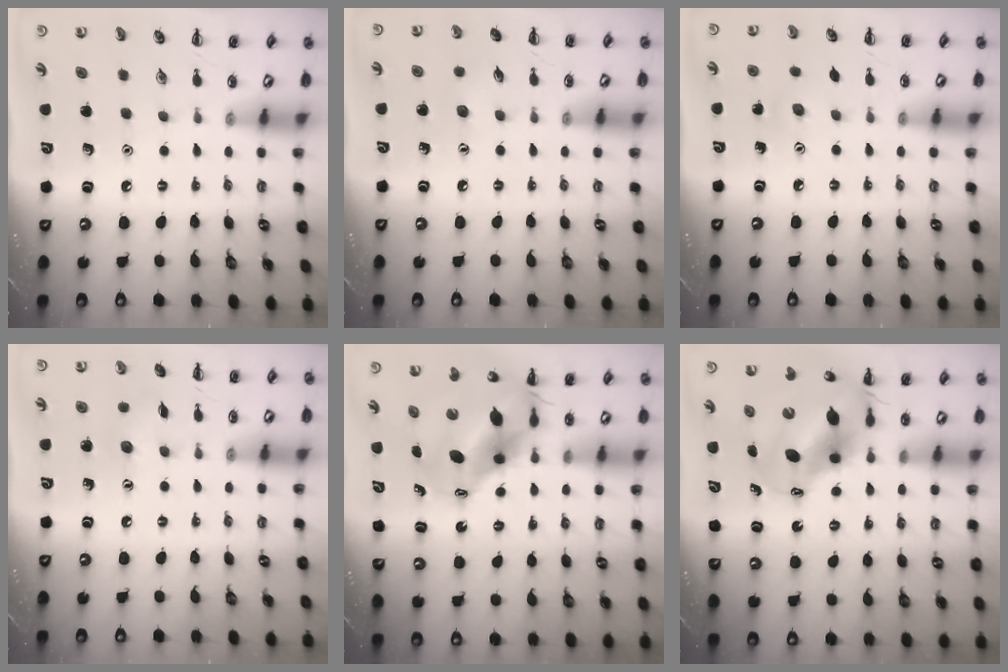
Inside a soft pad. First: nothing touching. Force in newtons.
{"total": 3.6, "press": 3.4, "slide": 1.0}
{"total": 4.2, "press": 4.1, "slide": 0.9}
{"total": 5.0, "press": 4.8, "slide": 1.2}
{"total": 10.1, "press": 9.8, "slide": 2.6}
{"total": 10.2, "press": 9.9, "slide": 2.4}